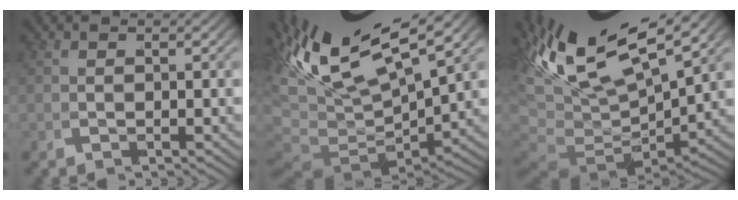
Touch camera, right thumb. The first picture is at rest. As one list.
[{"total": 10.9, "force": [0.3, 6.8, 8.5], "torque": [-0.172, -0.028, 0.018]}, {"total": 10.7, "force": [0.4, 6.7, 8.4], "torque": [-0.177, -0.031, 0.019]}]